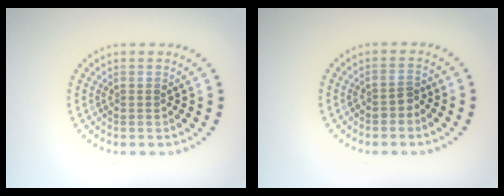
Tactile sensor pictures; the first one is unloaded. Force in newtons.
{"total": 1.1, "press": 1.0, "slide": 0.4}